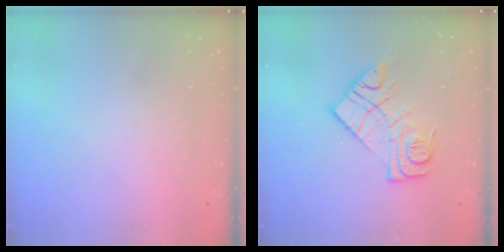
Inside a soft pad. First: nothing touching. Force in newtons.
{"total": 13.2, "press": 13.2, "slide": 1.0}